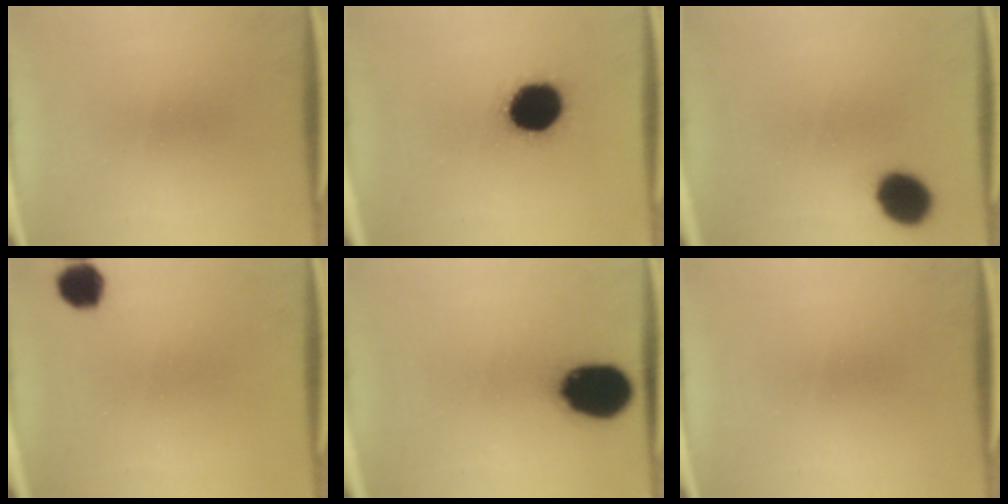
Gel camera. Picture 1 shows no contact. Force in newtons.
{"total": 16.6}
{"total": 9.4}
{"total": 5.0}
{"total": 17.0}
{"total": 0.0}